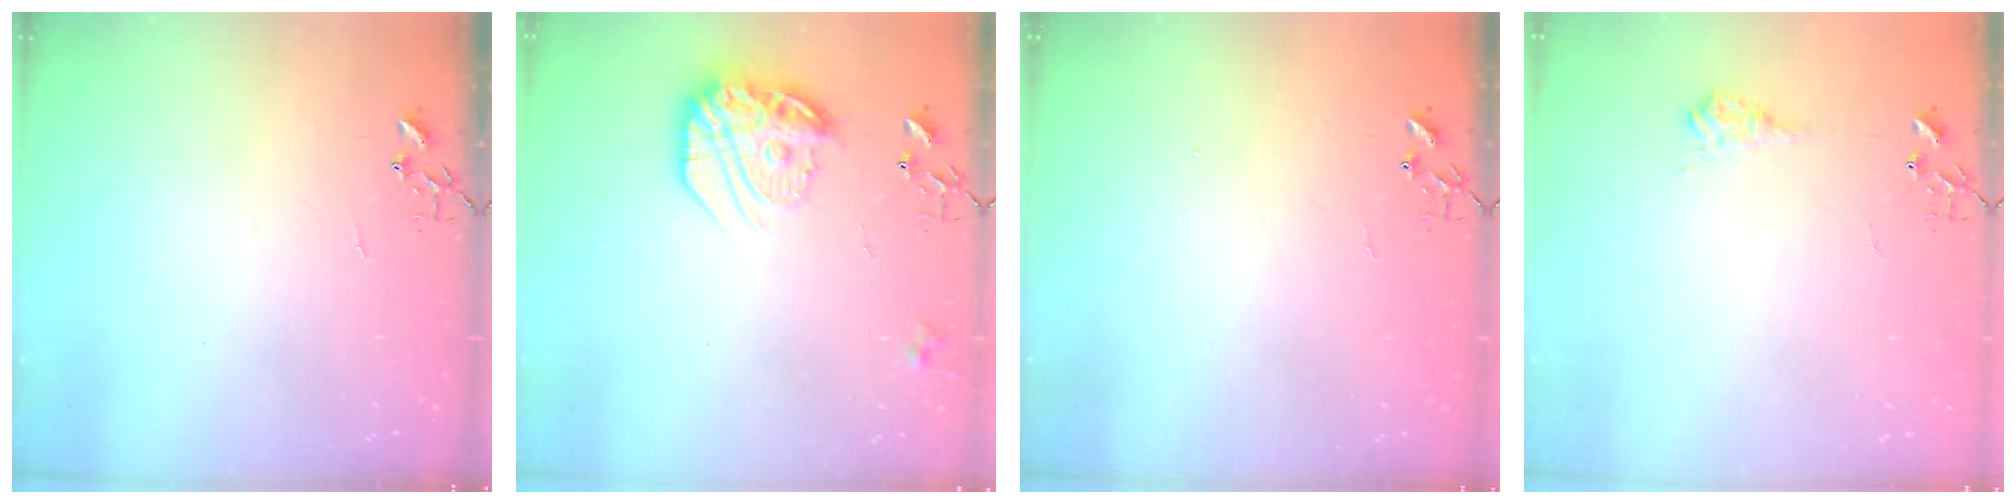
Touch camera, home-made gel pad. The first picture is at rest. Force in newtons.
{"total": 17.3, "press": 17.3, "slide": 1.3}
{"total": 1.1, "press": 1.1, "slide": 0.1}
{"total": 8.5, "press": 8.5, "slide": 0.8}